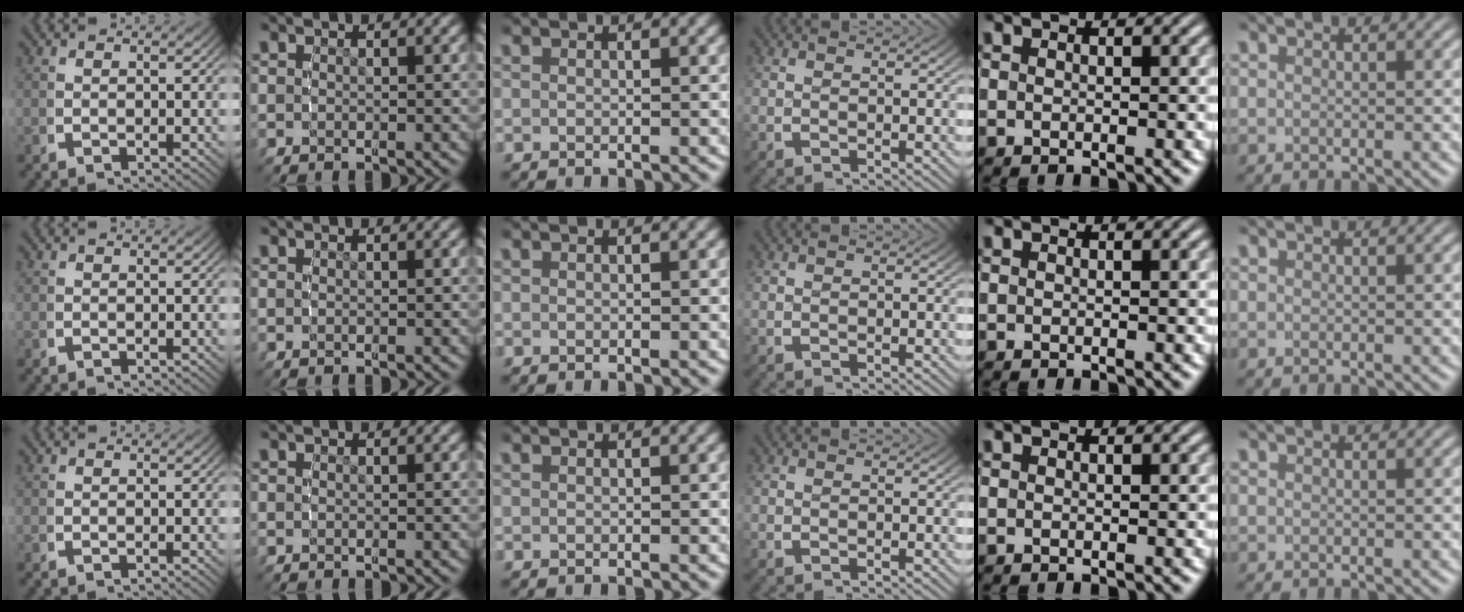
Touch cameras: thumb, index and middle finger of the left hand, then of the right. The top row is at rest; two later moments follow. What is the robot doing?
{"motion": "reach", "object": "shorts"}